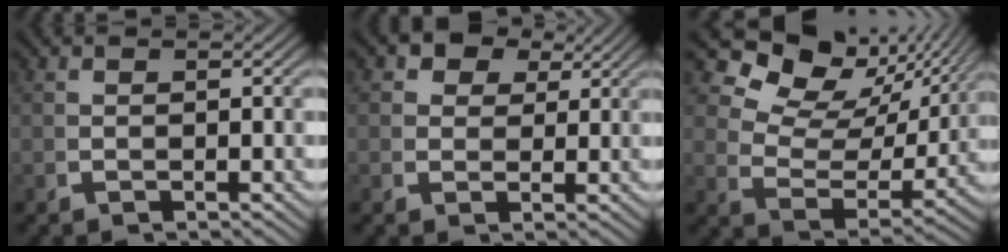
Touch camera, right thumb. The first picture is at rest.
{"total": 4.9, "force": [2.7, 3.4, 2.3], "torque": [-0.046, -0.002, 0.042]}
{"total": 9.7, "force": [5.1, 5.4, 6.3], "torque": [-0.097, 0.012, 0.076]}